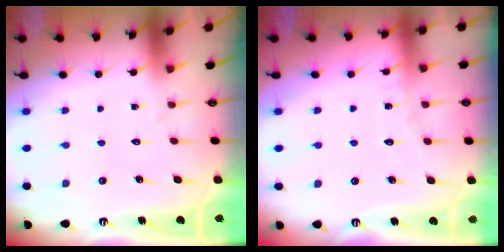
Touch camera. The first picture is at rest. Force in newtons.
{"total": 2.5, "press": 2.5, "slide": 0.2}